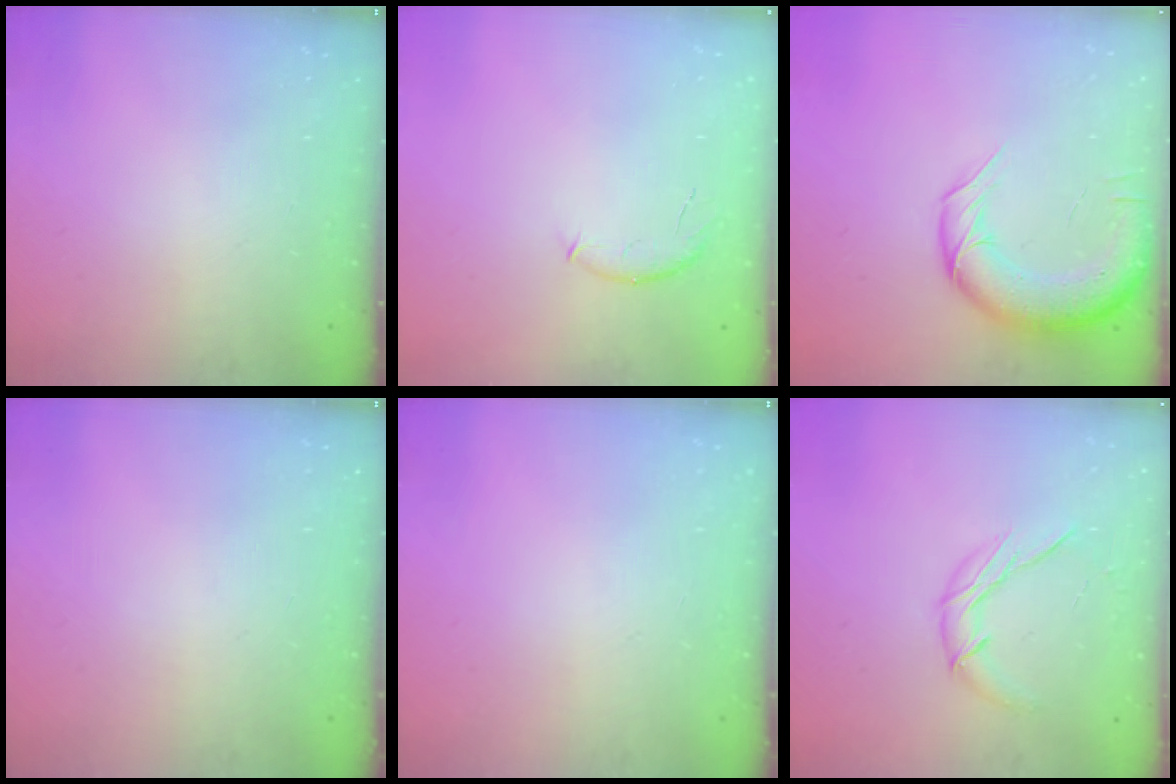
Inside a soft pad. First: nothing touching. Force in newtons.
{"total": 6.1, "press": 6.0, "slide": 1.0}
{"total": 13.9, "press": 13.4, "slide": 3.7}
{"total": 0.0}
{"total": 0.0}
{"total": 8.7, "press": 8.7, "slide": 0.3}